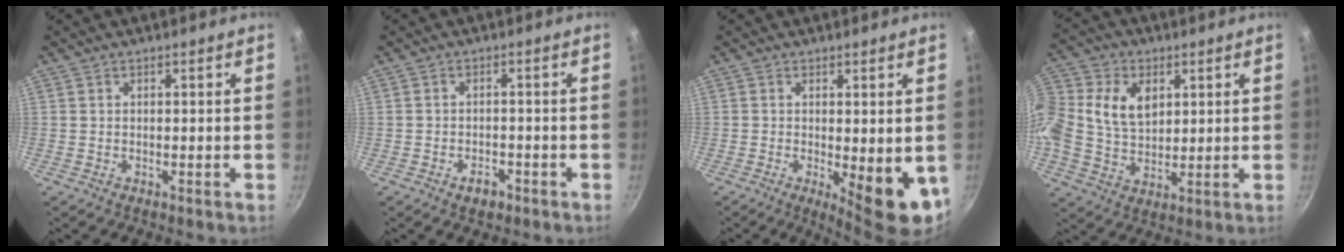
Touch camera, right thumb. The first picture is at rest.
{"total": 3.0, "force": [-1.8, 1.8, 1.7], "torque": [-0.019, 0.016, -0.024]}
{"total": 9.6, "force": [-1.6, 3.1, 9.0], "torque": [-0.102, -0.009, -0.009]}
{"total": 16.9, "force": [3.9, 12.6, 10.6], "torque": [-0.233, 0.025, 0.067]}